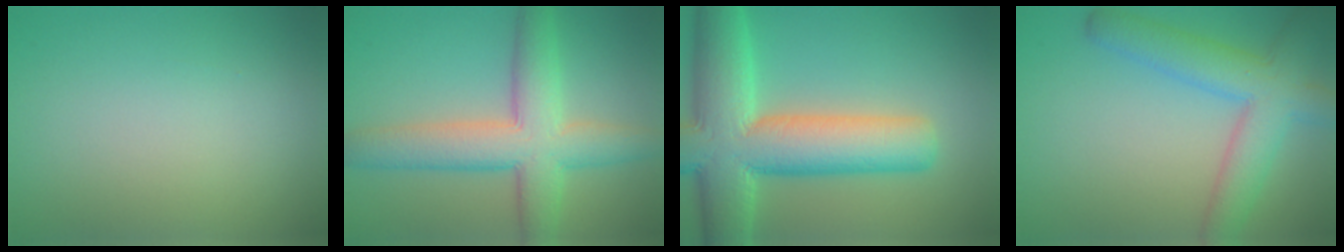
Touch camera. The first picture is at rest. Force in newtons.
{"total": 7.6, "press": 7.6, "slide": 0.4}
{"total": 12.5, "press": 12.4, "slide": 0.7}
{"total": 6.4, "press": 6.4, "slide": 0.3}